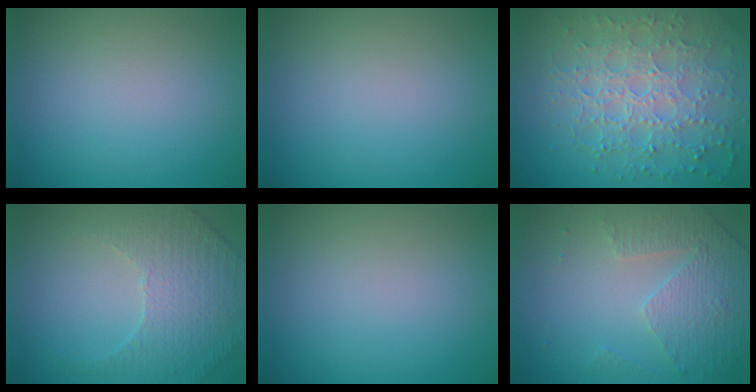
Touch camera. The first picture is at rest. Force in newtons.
{"total": 0.0}
{"total": 7.6, "press": 5.6, "slide": 5.2}
{"total": 5.2, "press": 3.6, "slide": 3.8}
{"total": 0.0}
{"total": 4.8, "press": 3.3, "slide": 3.6}